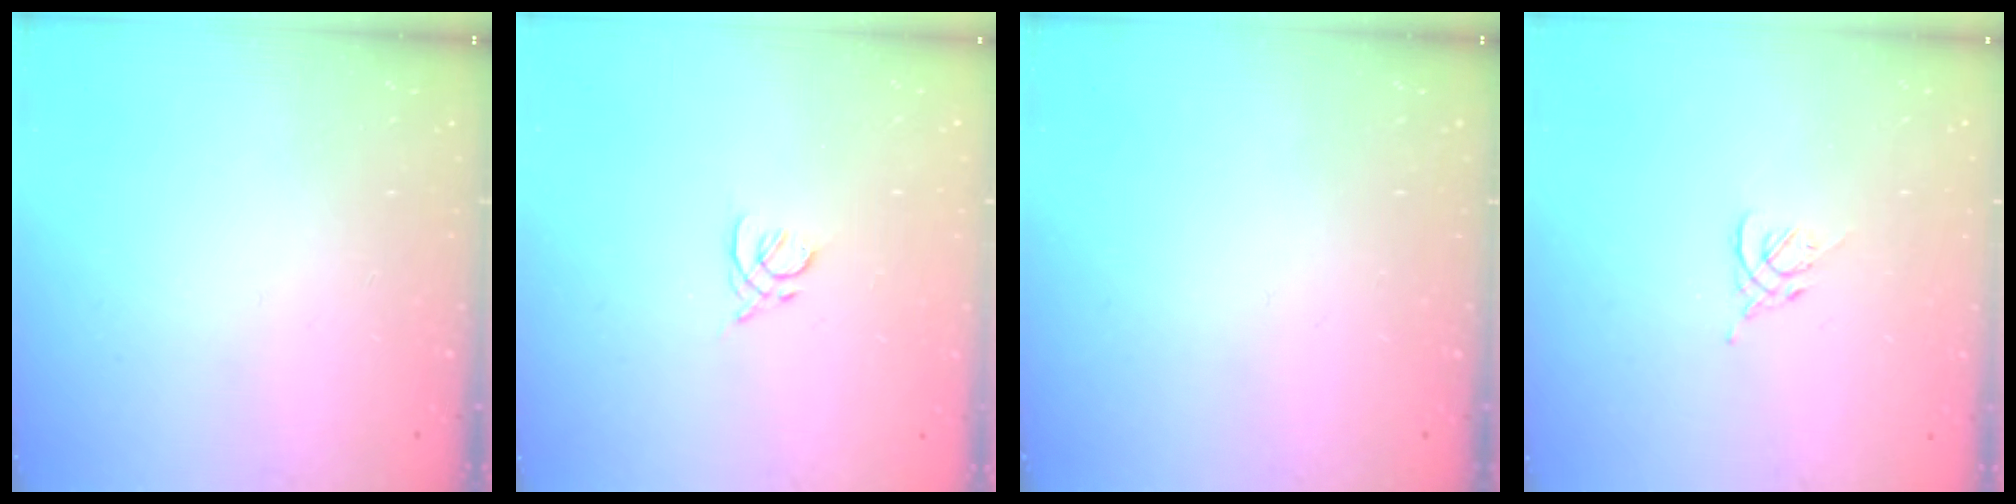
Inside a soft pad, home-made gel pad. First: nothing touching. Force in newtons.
{"total": 2.0, "press": 1.9, "slide": 0.6}
{"total": 0.0}
{"total": 1.2, "press": 1.1, "slide": 0.5}